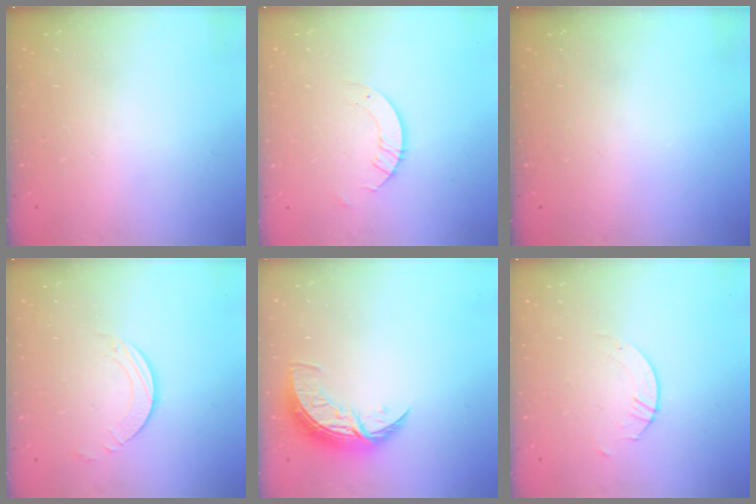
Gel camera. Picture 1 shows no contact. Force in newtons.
{"total": 3.2, "press": 3.2, "slide": 0.3}
{"total": 0.0}
{"total": 1.9, "press": 1.9, "slide": 0.1}
{"total": 8.6, "press": 8.5, "slide": 0.8}
{"total": 2.6, "press": 2.6, "slide": 0.2}